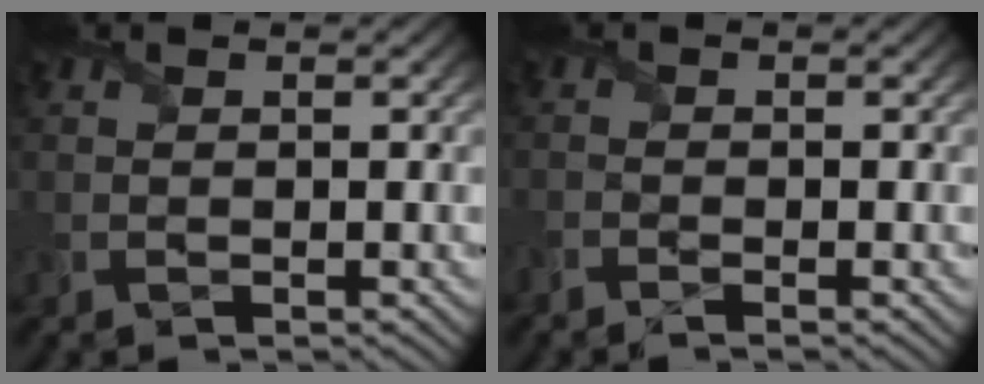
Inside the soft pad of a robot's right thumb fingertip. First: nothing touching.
{"total": 1.2, "force": [-1.1, 0.0, 0.5], "torque": [-0.015, -0.003, -0.026]}